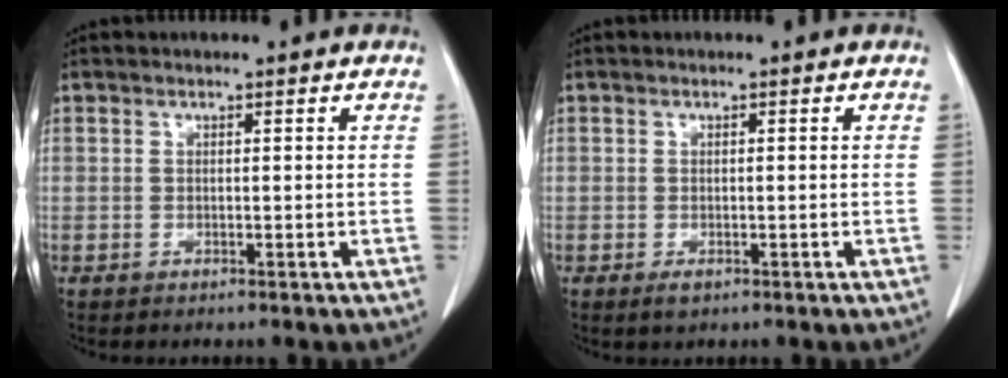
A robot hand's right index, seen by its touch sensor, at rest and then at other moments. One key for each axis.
{"total": 1.3, "fx": -0.7, "fy": 0.7, "fz": 0.9, "tx": -0.013, "ty": -0.001, "tz": -0.006}